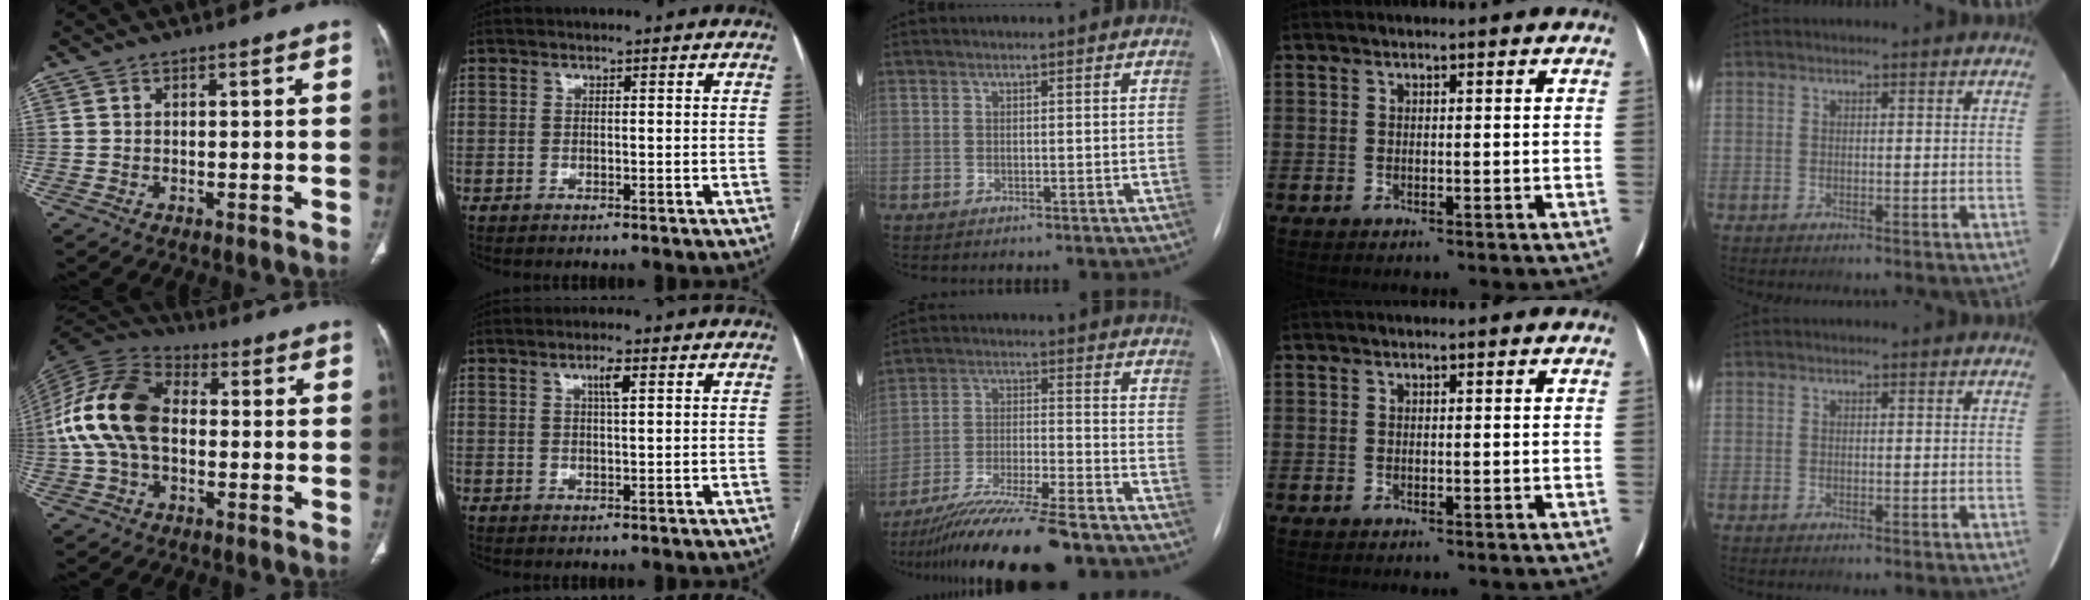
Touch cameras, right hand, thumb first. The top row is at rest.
{"thumb": {"total": 15.8, "force": [-0.3, 10.3, 11.9], "torque": [-0.240, 0.035, -0.014]}, "index": {"total": 2.3, "force": [1.0, 0.2, 2.1], "torque": [-0.038, 0.000, 0.017]}, "middle": {"total": 14.4, "force": [-12.2, 0.4, 7.7], "torque": [-0.128, -0.021, -0.203]}}